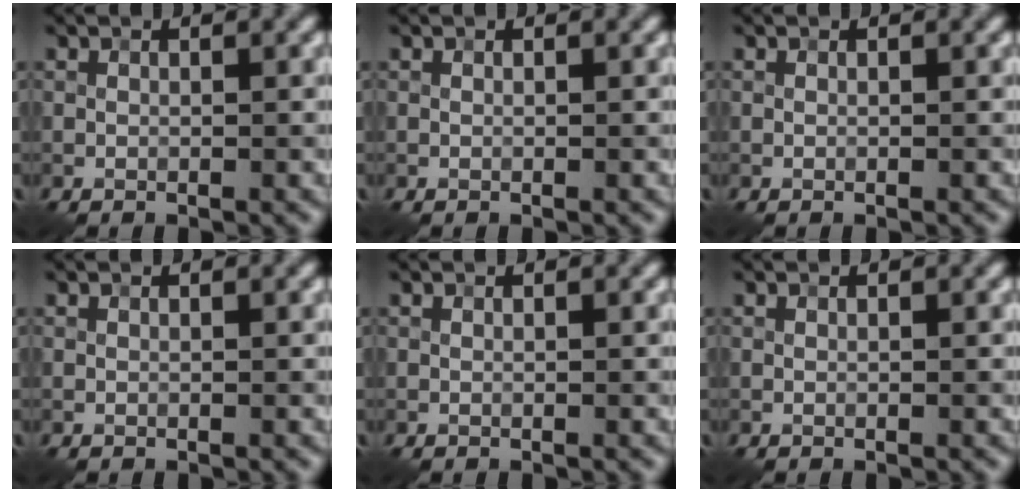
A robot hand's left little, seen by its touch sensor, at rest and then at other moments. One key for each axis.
{"total": 0.0}
{"total": 0.0}
{"total": 0.0}
{"total": 0.0}
{"total": 0.0}